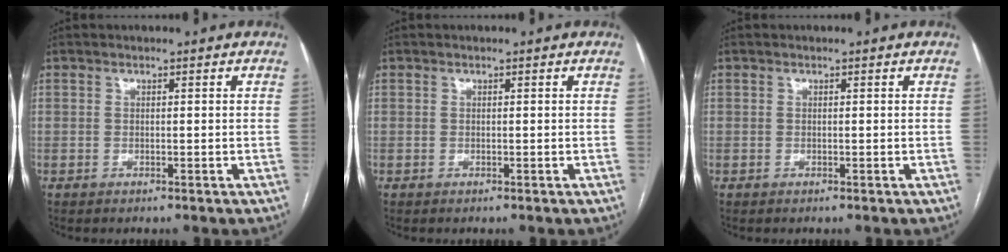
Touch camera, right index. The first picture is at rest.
{"total": 0.0}
{"total": 0.0}